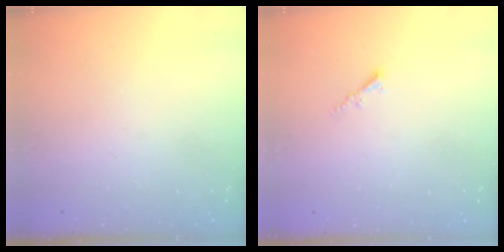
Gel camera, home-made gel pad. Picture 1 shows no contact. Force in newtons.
{"total": 1.7, "press": 1.6, "slide": 0.5}